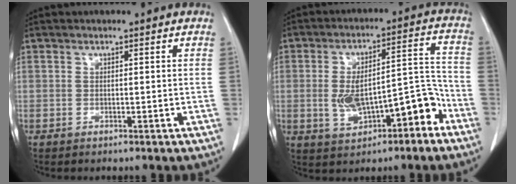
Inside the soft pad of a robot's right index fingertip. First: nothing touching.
{"total": 11.4, "force": [-4.0, 4.2, 9.8], "torque": [-0.152, 0.037, -0.048]}